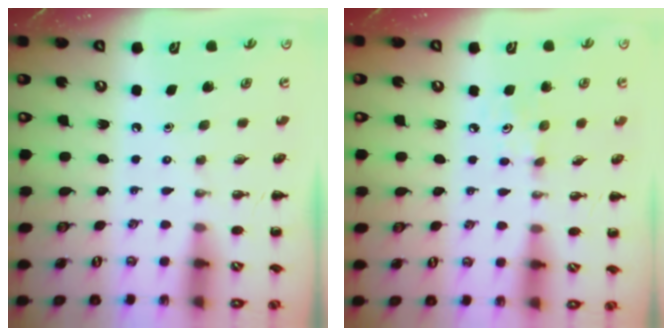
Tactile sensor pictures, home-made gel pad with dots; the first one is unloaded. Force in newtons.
{"total": 3.9, "press": 3.8, "slide": 1.2}